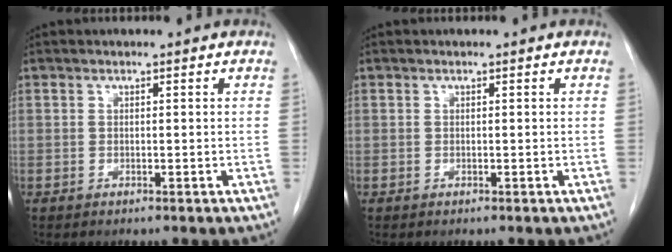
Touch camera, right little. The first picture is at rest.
{"total": 0.0}